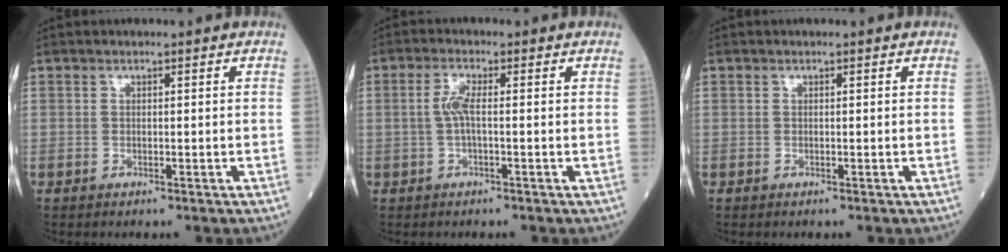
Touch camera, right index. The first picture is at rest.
{"total": 2.9, "force": [-0.1, 0.4, 2.9], "torque": [-0.065, 0.002, -0.004]}
{"total": 0.0}